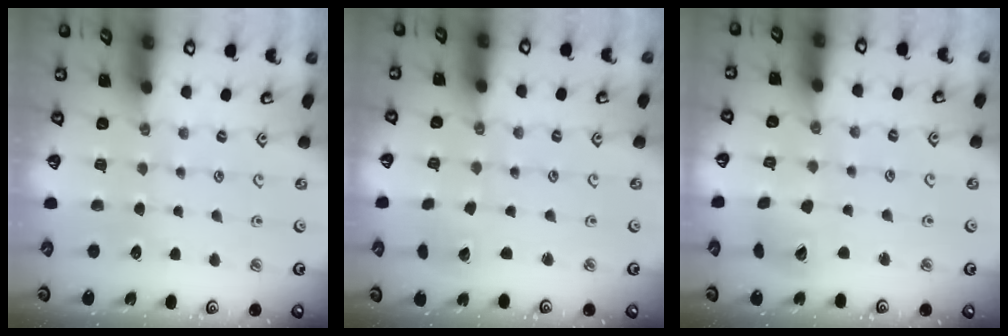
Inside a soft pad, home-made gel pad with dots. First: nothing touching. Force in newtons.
{"total": 2.2, "press": 2.2, "slide": 0.1}
{"total": 8.3, "press": 8.2, "slide": 1.2}